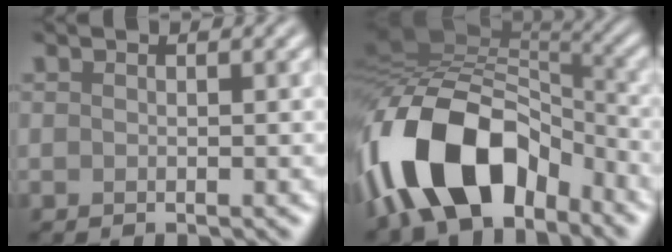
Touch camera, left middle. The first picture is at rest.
{"total": 12.8, "force": [-5.8, 7.3, 8.8], "torque": [-0.161, 0.009, -0.106]}